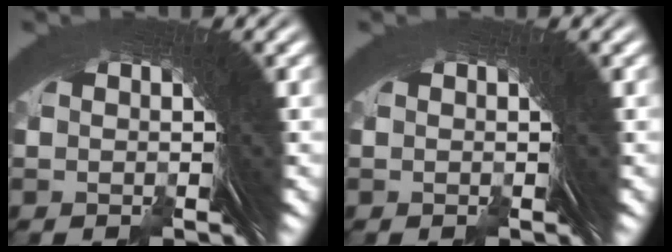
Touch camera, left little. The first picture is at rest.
{"total": 0.0}